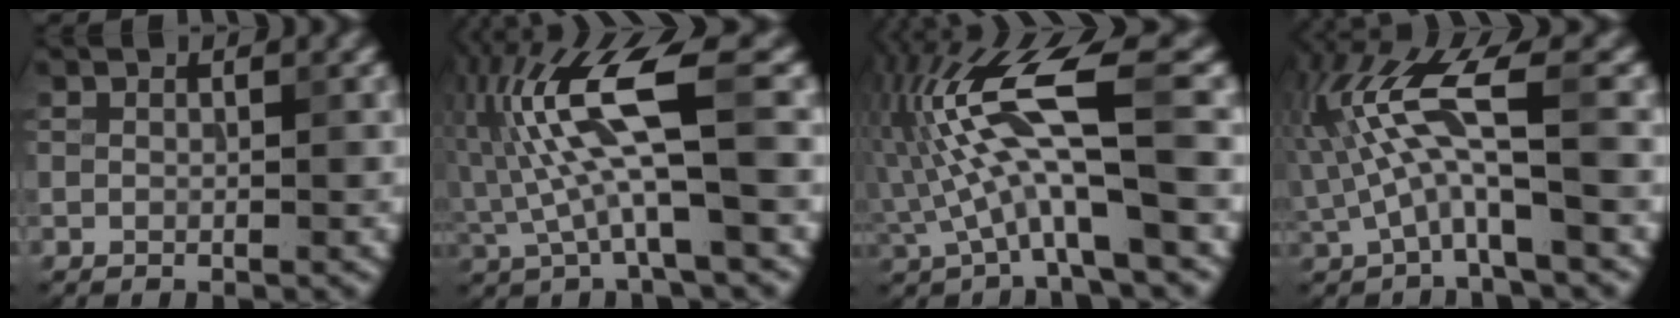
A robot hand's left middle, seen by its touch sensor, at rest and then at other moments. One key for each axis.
{"total": 9.1, "fx": 0.5, "fy": 2.0, "fz": 8.9, "tx": -0.185, "ty": 0.018, "tz": 0.008}
{"total": 9.3, "fx": -0.6, "fy": 2.2, "fz": 9.0, "tx": -0.183, "ty": 0.022, "tz": -0.011}
{"total": 6.8, "fx": -0.2, "fy": 1.6, "fz": 6.6, "tx": -0.148, "ty": 0.016, "tz": -0.006}